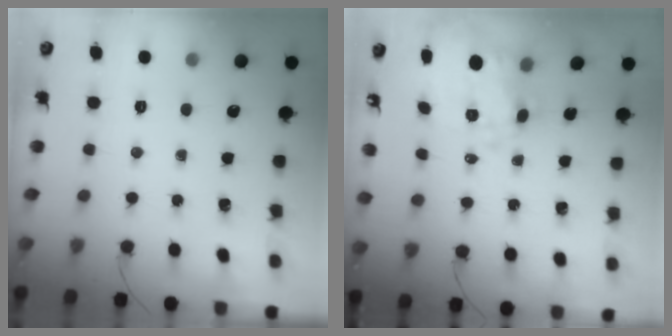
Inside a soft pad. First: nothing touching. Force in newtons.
{"total": 4.0, "press": 3.1, "slide": 2.5}